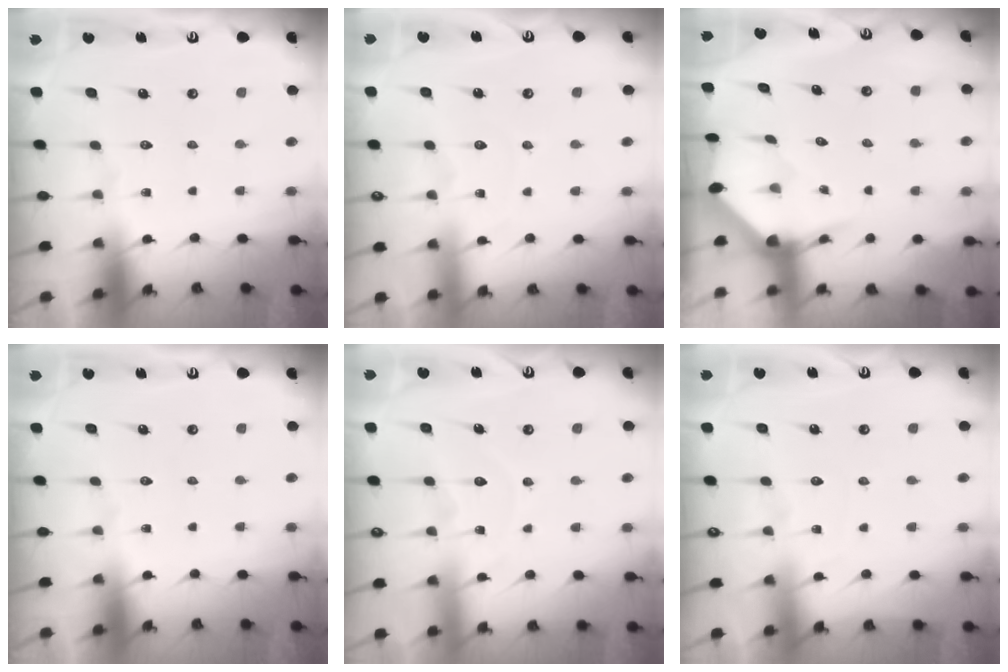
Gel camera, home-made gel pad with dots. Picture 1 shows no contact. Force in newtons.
{"total": 3.7, "press": 3.7, "slide": 0.4}
{"total": 3.3, "press": 3.3, "slide": 0.3}
{"total": 0.0}
{"total": 7.7, "press": 7.6, "slide": 0.7}
{"total": 2.7, "press": 2.7, "slide": 0.3}